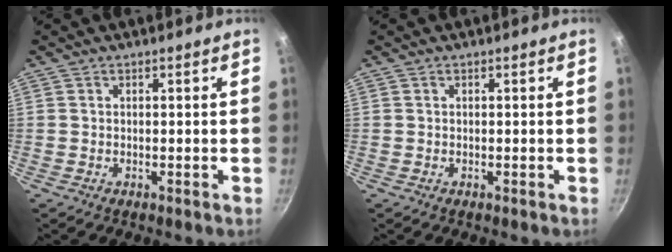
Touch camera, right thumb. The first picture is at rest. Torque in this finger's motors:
{"motor_torque": [0.01, 0.00, 0.19, 0.19, 0.00]}